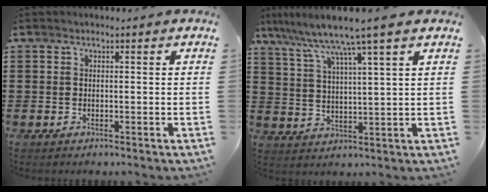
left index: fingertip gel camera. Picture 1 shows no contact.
{"total": 7.1, "force": [5.7, -1.0, 4.1], "torque": [-0.102, -0.033, 0.091]}